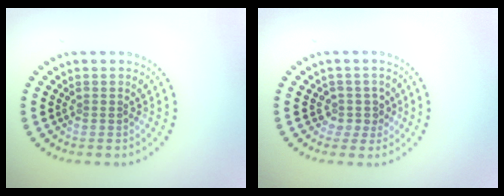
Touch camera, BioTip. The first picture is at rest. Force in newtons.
{"total": 1.9, "press": 1.4, "slide": 1.2}